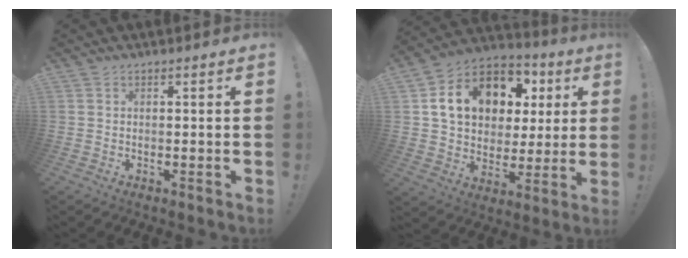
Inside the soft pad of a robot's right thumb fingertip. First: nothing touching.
{"total": 17.3, "force": [6.8, 12.6, 9.7], "torque": [-0.152, -0.024, 0.140]}